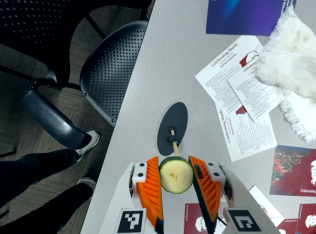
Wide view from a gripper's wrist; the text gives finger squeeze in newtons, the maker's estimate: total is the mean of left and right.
{"total": 9.4, "left": 9.2, "right": 9.6}